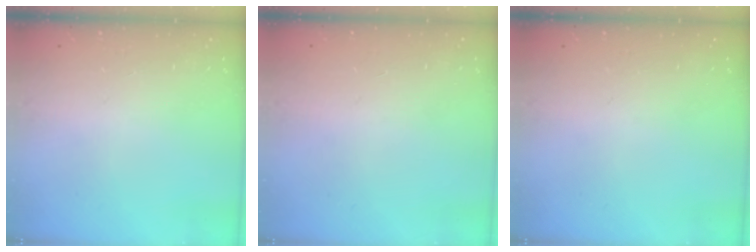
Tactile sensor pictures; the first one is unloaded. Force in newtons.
{"total": 1.1, "press": 0.9, "slide": 0.6}
{"total": 0.0}